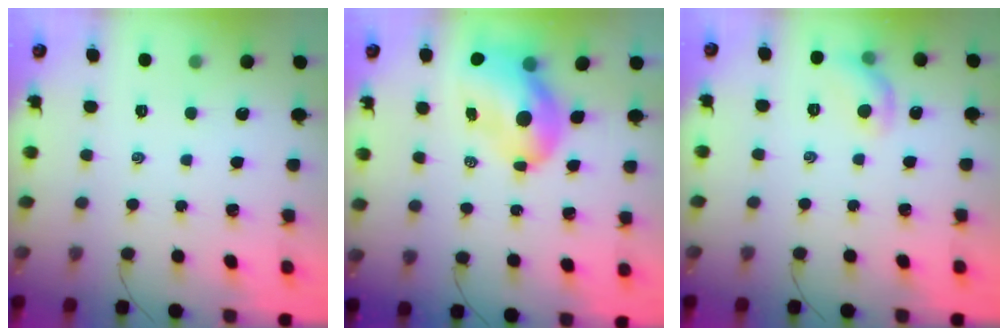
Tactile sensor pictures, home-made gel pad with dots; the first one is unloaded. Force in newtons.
{"total": 8.8, "press": 8.4, "slide": 2.3}
{"total": 8.3, "press": 8.3, "slide": 0.7}